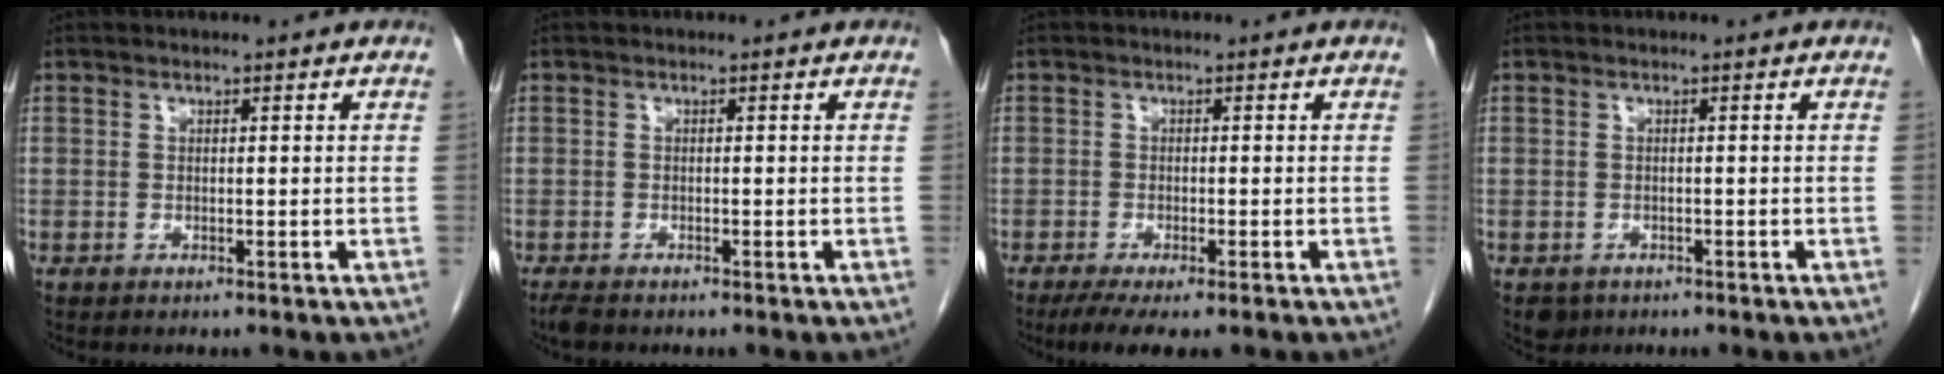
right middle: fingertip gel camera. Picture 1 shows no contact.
{"total": 1.6, "force": [-1.3, 0.4, 0.8], "torque": [-0.023, -0.006, -0.024]}
{"total": 5.3, "force": [-3.7, 1.2, 3.6], "torque": [-0.059, -0.015, -0.056]}
{"total": 2.1, "force": [-1.3, 1.6, 0.5], "torque": [-0.008, 0.002, -0.015]}